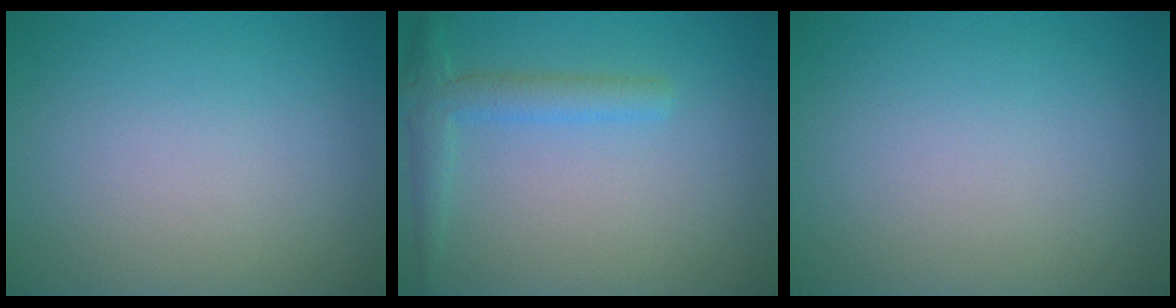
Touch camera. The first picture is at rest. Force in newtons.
{"total": 2.6, "press": 2.6, "slide": 0.2}
{"total": 0.0}